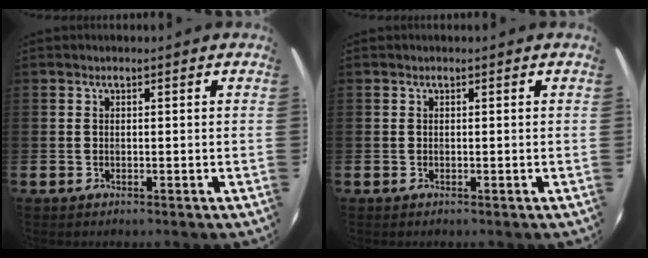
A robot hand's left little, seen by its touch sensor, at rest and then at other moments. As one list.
[{"total": 0.0}]